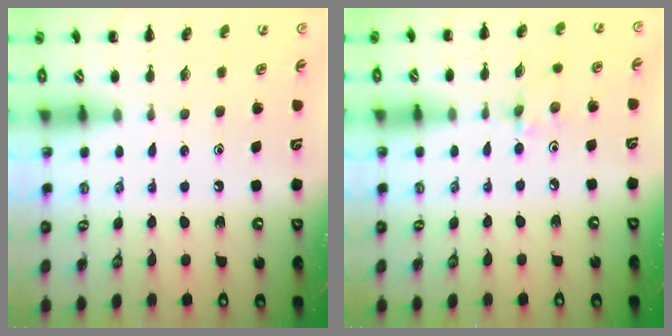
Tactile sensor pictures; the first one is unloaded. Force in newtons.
{"total": 2.4, "press": 2.3, "slide": 0.8}